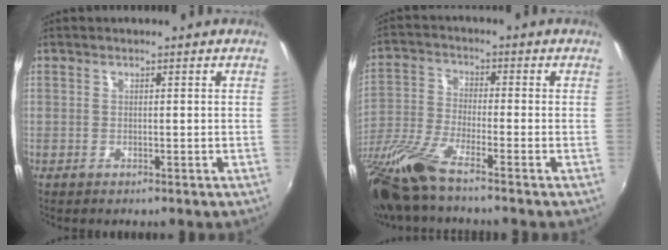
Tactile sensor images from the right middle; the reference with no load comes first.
{"total": 13.6, "force": [-10.3, 1.7, 8.8], "torque": [-0.194, -0.040, -0.203]}